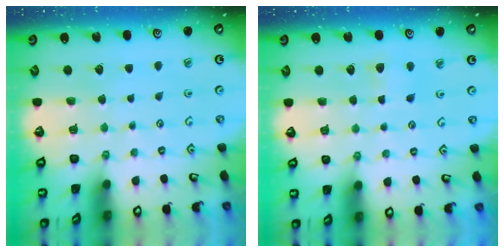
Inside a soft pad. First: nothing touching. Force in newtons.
{"total": 6.3, "press": 6.3, "slide": 0.7}